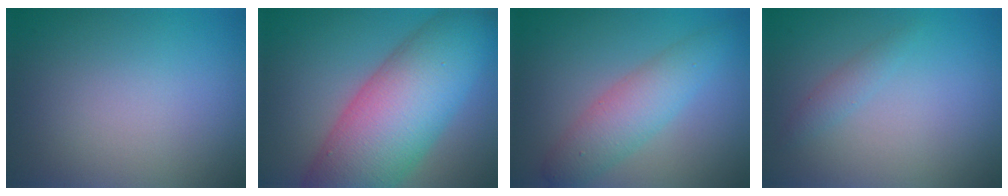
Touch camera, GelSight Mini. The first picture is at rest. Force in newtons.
{"total": 13.6, "press": 13.6, "slide": 0.5}
{"total": 4.3, "press": 4.3, "slide": 0.1}
{"total": 1.2, "press": 1.2, "slide": 0.0}